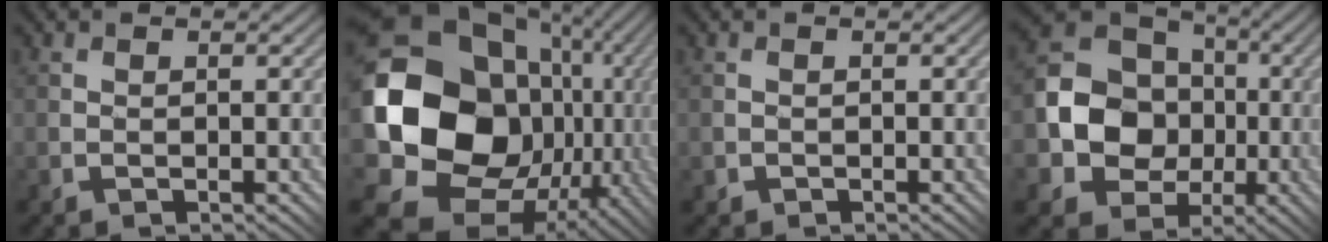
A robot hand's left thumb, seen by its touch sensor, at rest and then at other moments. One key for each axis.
{"total": 19.7, "fx": 0.0, "fy": 16.7, "fz": 10.5, "tx": -0.271, "ty": -0.024, "tz": 0.024}
{"total": 0.7, "fx": -0.2, "fy": 0.6, "fz": -0.2, "tx": 0.004, "ty": -0.003, "tz": -0.004}
{"total": 11.8, "fx": -1.1, "fy": 10.3, "fz": 5.7, "tx": -0.134, "ty": -0.011, "tz": -0.037}